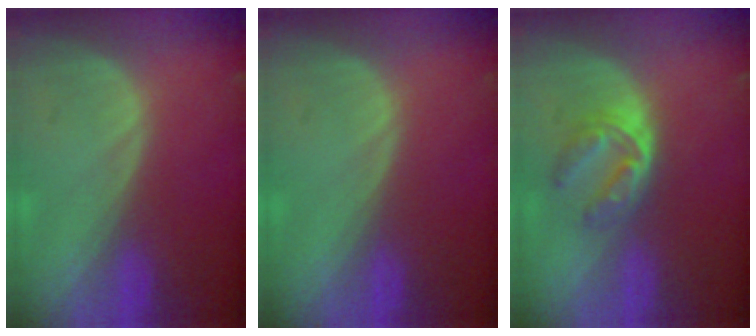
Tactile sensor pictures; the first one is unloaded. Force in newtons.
{"total": 0.0}
{"total": 5.8, "press": 5.0, "slide": 3.0}